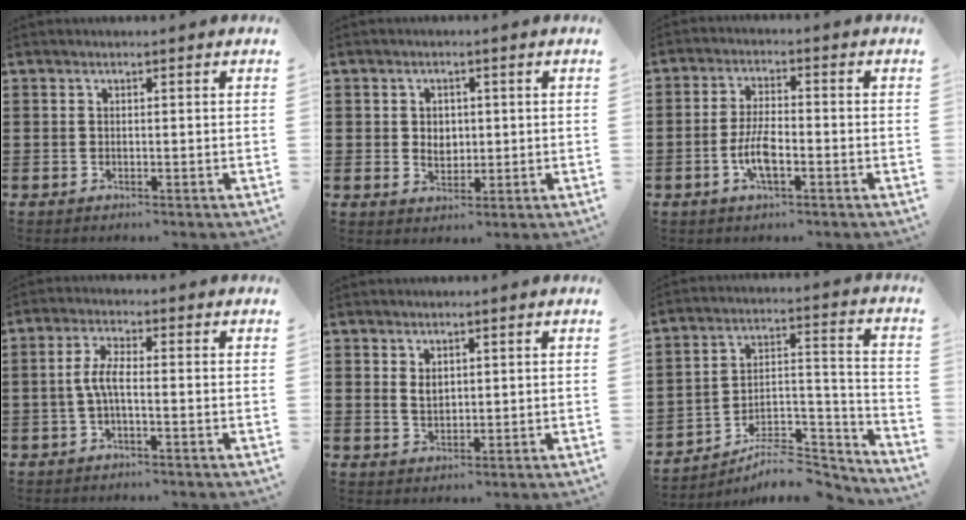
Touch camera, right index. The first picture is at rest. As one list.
[{"total": 2.6, "force": [0.3, 2.3, 1.2], "torque": [-0.022, 0.008, 0.000]}, {"total": 5.6, "force": [-1.9, 1.9, 5.0], "torque": [-0.112, -0.001, -0.042]}, {"total": 4.0, "force": [-0.8, 1.0, 3.8], "torque": [-0.091, -0.004, -0.024]}, {"total": 2.0, "force": [1.1, 1.2, 1.2], "torque": [-0.018, 0.001, 0.018]}, {"total": 7.2, "force": [-6.0, 2.4, 3.3], "torque": [-0.042, 0.014, -0.111]}]